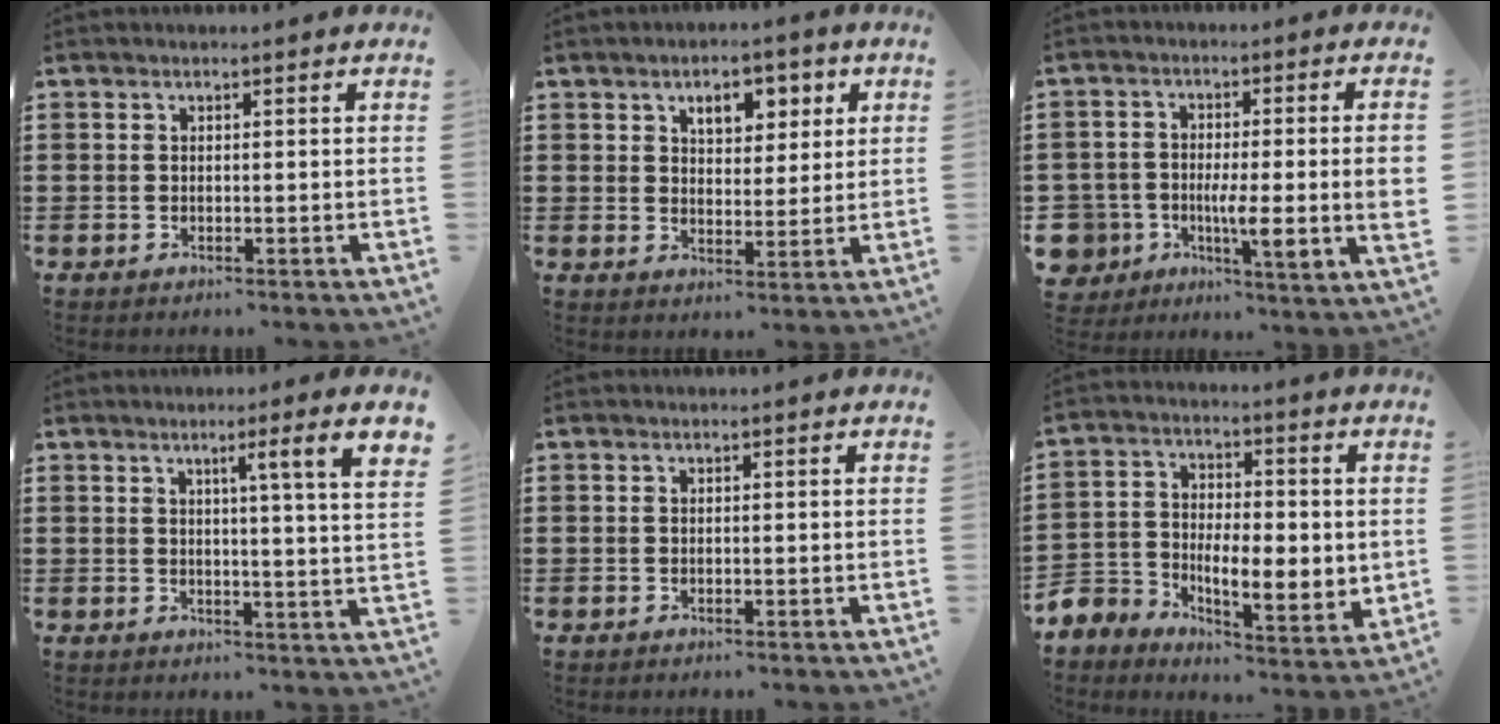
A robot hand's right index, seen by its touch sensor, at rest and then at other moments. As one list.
[{"total": 5.2, "force": [2.7, 3.1, 3.2], "torque": [-0.052, 0.004, 0.039]}, {"total": 7.4, "force": [-1.7, 3.7, 6.2], "torque": [-0.144, -0.007, -0.034]}, {"total": 5.4, "force": [2.5, -0.6, 4.8], "torque": [-0.083, -0.013, 0.033]}, {"total": 0.0}, {"total": 6.2, "force": [-0.6, 5.0, 3.6], "torque": [-0.088, -0.006, -0.010]}]